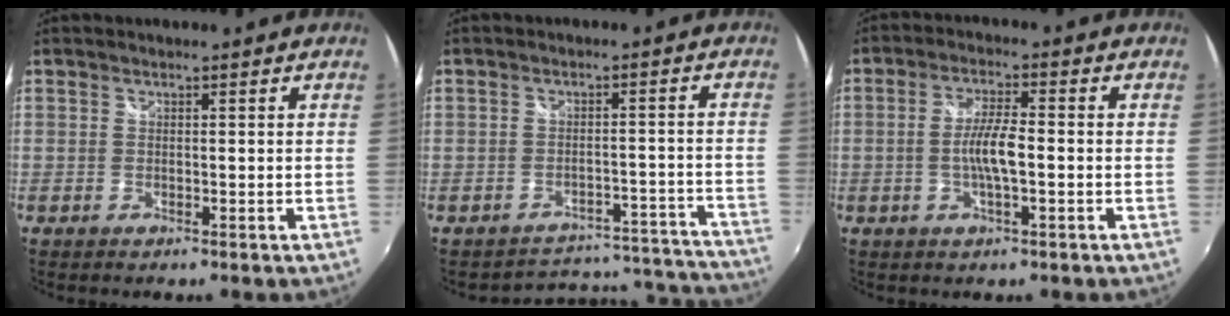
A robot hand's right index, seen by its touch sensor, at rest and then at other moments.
{"total": 16.7, "force": [-15.8, 5.2, 1.4], "torque": [-0.009, 0.057, -0.185]}
{"total": 5.5, "force": [-1.2, 0.9, 5.3], "torque": [-0.102, 0.002, -0.021]}